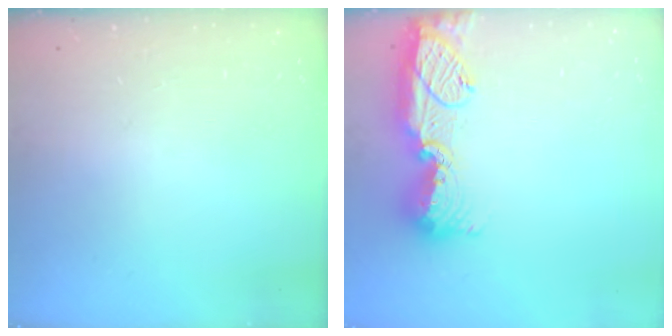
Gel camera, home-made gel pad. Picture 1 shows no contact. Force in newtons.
{"total": 17.2, "press": 16.2, "slide": 5.8}